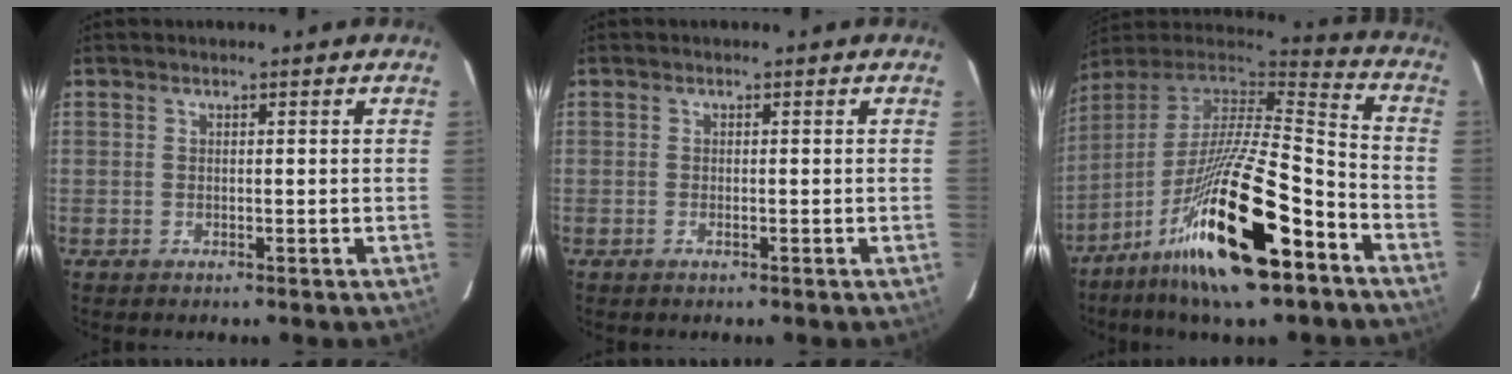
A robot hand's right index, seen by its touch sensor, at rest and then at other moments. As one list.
[{"total": 0.6, "force": [-0.3, 0.0, 0.5], "torque": [-0.011, -0.001, -0.004]}, {"total": 24.5, "force": [-13.3, 3.7, 20.2], "torque": [-0.363, -0.035, -0.234]}]